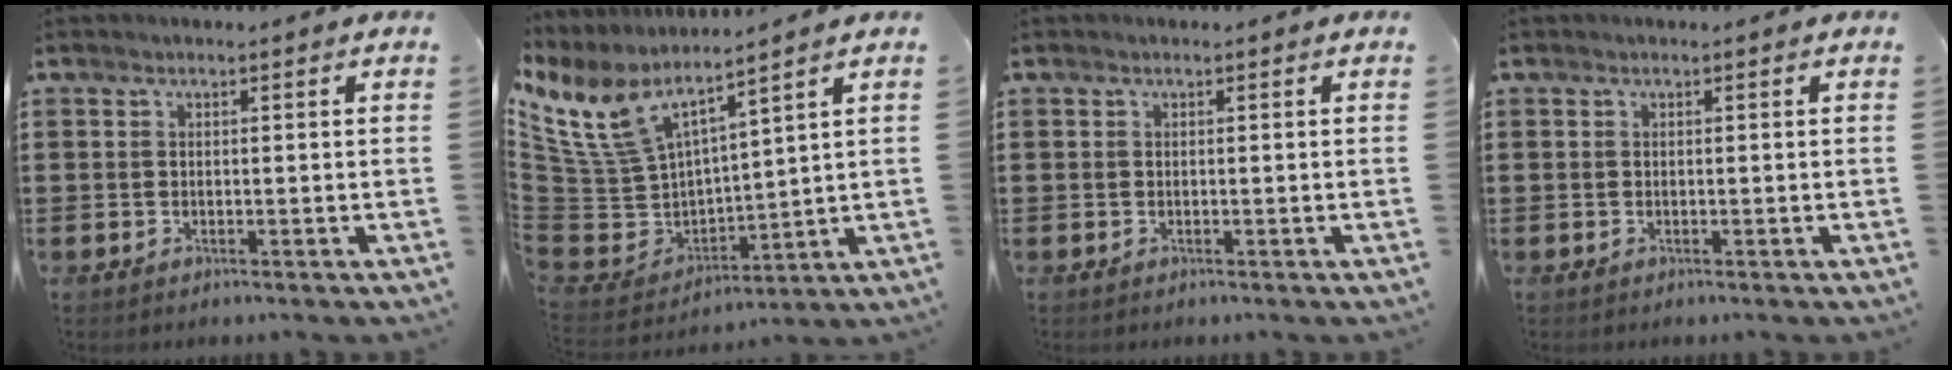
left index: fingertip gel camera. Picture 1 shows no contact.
{"total": 9.6, "force": [6.2, 4.7, 5.6], "torque": [-0.159, -0.040, 0.115]}
{"total": 0.0}
{"total": 0.0}